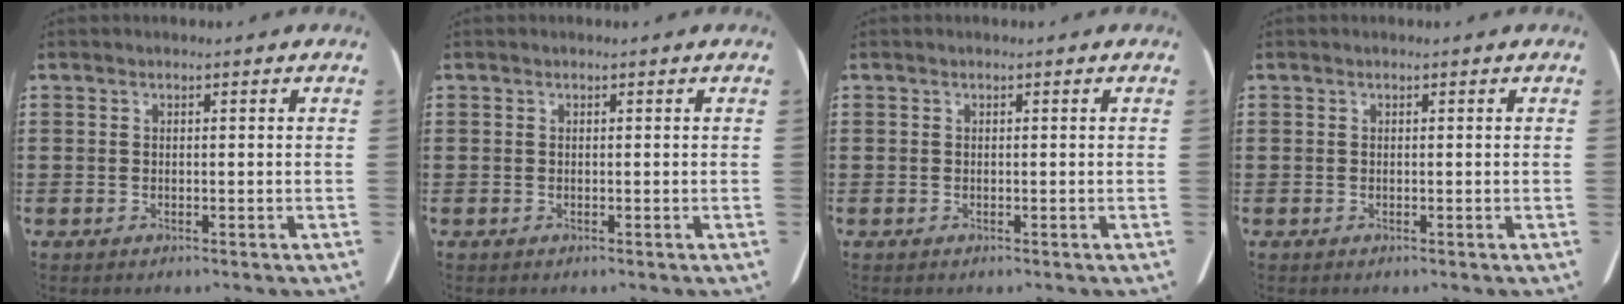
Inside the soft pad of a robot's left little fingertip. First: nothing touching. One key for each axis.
{"total": 0.0}
{"total": 0.0}
{"total": 0.0}